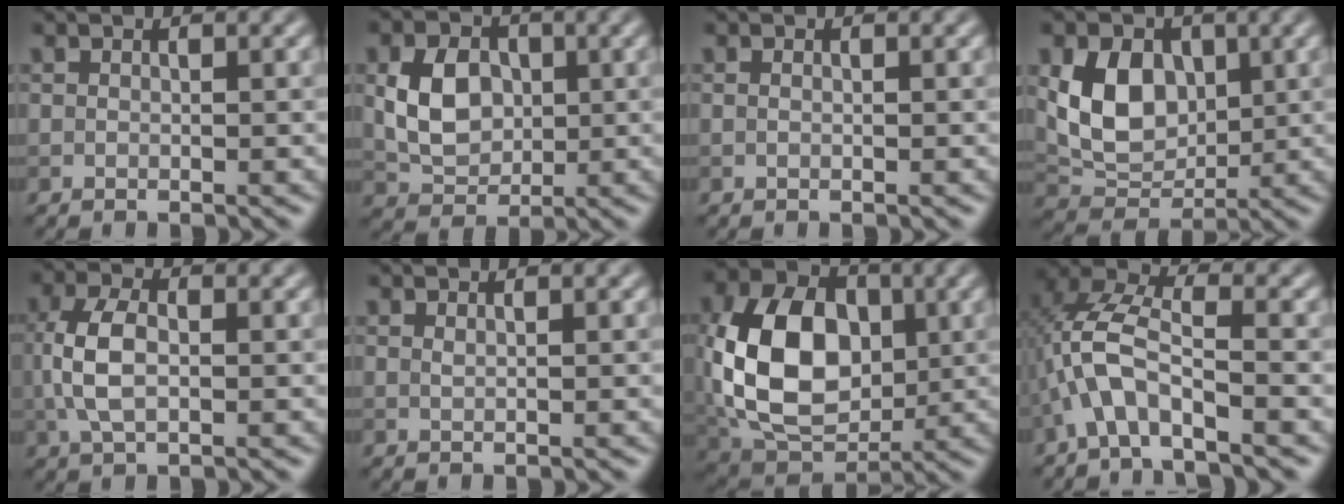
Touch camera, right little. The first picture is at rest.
{"total": 5.0, "force": [0.4, 3.8, 3.3], "torque": [-0.072, -0.002, 0.008]}
{"total": 0.0}
{"total": 6.5, "force": [1.2, 4.8, 4.2], "torque": [-0.079, -0.005, 0.025]}
{"total": 4.4, "force": [-0.1, 2.4, 3.7], "torque": [-0.088, 0.003, -0.004]}
{"total": 0.5, "force": [0.4, 0.1, 0.3], "torque": [-0.004, -0.002, 0.004]}
{"total": 12.0, "force": [0.4, 8.4, 8.6], "torque": [-0.179, 0.002, 0.007]}
{"total": 5.7, "force": [-2.5, 2.0, 4.7], "torque": [-0.104, 0.014, -0.053]}